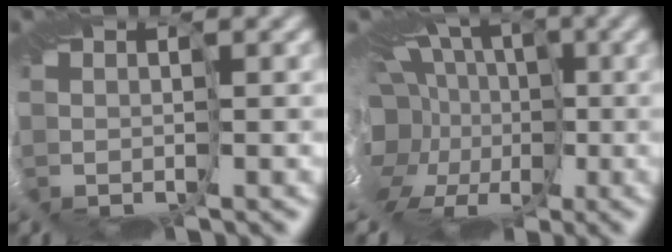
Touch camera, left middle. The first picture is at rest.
{"total": 15.5, "force": [-3.1, 11.8, 9.6], "torque": [-0.161, -0.021, -0.070]}